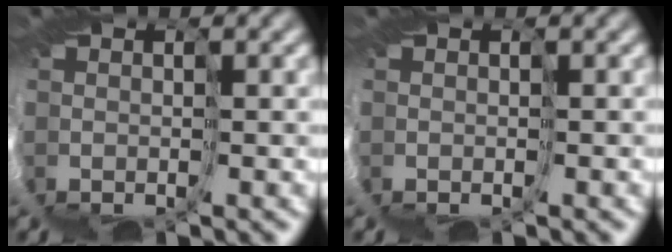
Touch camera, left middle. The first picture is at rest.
{"total": 0.5, "force": [-0.4, 0.3, 0.0], "torque": [0.002, -0.002, -0.007]}